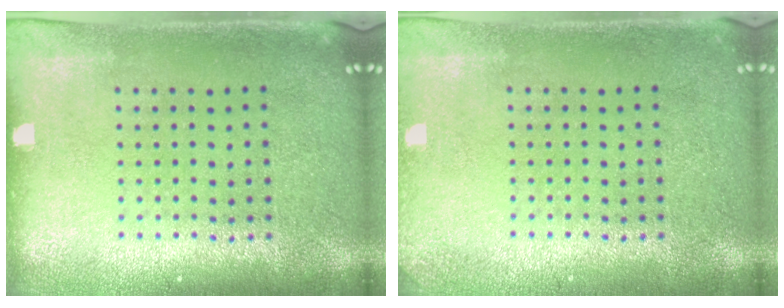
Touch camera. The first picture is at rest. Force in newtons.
{"total": 1.1, "press": 1.1, "slide": 0.1}